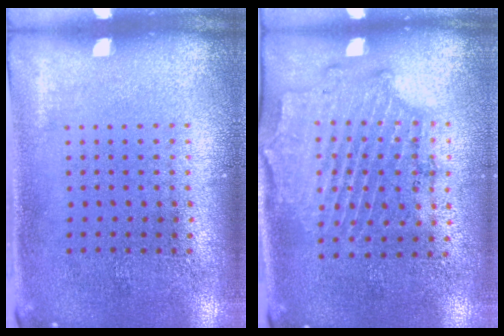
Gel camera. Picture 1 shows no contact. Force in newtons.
{"total": 1.7, "press": 1.5, "slide": 0.8}